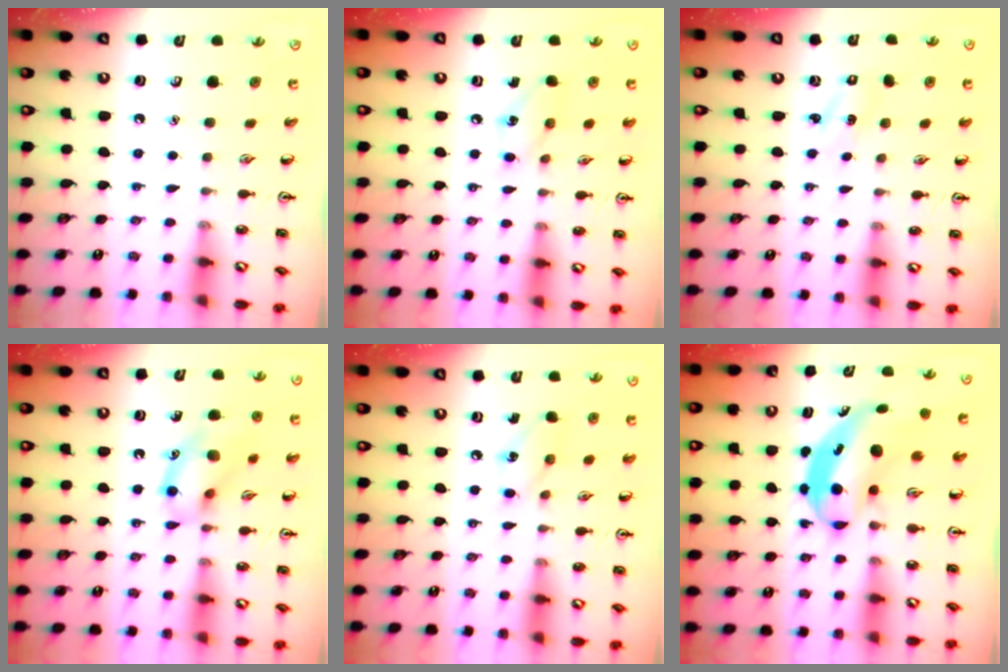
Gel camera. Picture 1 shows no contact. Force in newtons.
{"total": 6.1, "press": 6.0, "slide": 1.1}
{"total": 1.5, "press": 1.4, "slide": 0.4}
{"total": 13.1, "press": 13.1, "slide": 1.1}
{"total": 6.1, "press": 6.0, "slide": 1.1}
{"total": 6.1, "press": 5.9, "slide": 1.6}